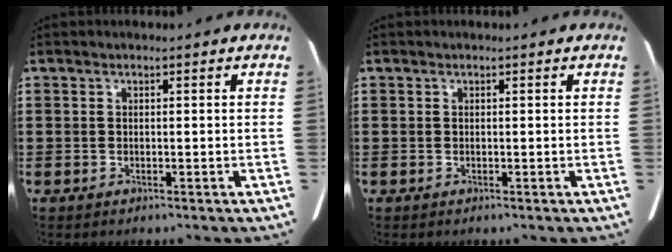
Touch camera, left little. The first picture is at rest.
{"total": 0.0}